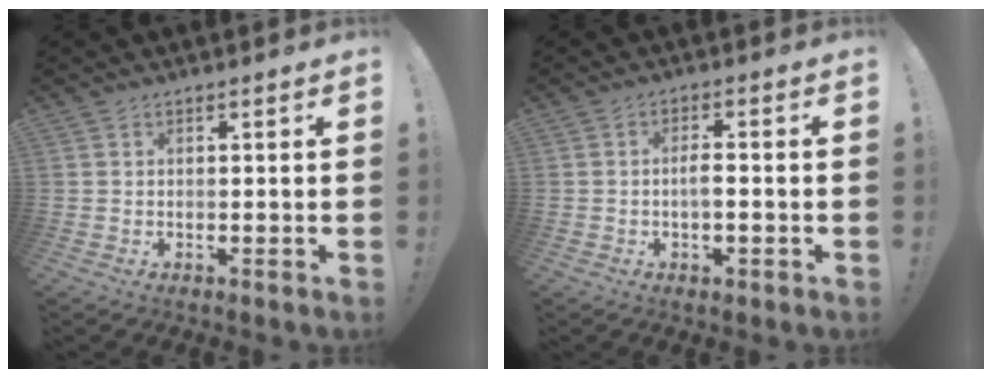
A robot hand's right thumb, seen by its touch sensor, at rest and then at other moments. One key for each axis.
{"total": 3.7, "fx": -0.7, "fy": 1.4, "fz": 3.3, "tx": -0.068, "ty": 0.002, "tz": -0.015}